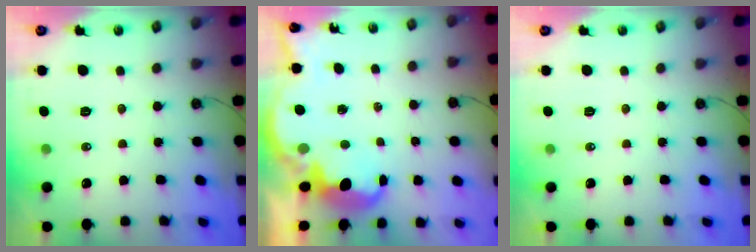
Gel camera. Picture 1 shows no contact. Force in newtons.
{"total": 6.3, "press": 6.3, "slide": 0.9}
{"total": 0.0}